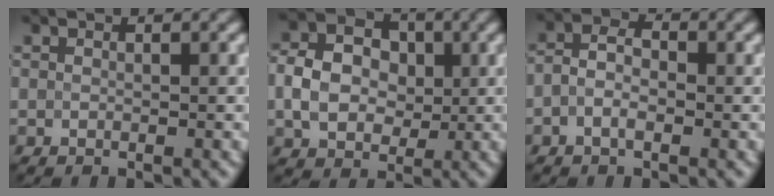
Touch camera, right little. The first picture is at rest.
{"total": 4.9, "force": [-0.3, 4.0, 2.7], "torque": [-0.051, 0.004, -0.010]}
{"total": 2.0, "force": [-0.7, 1.0, 1.6], "torque": [-0.031, 0.006, -0.021]}